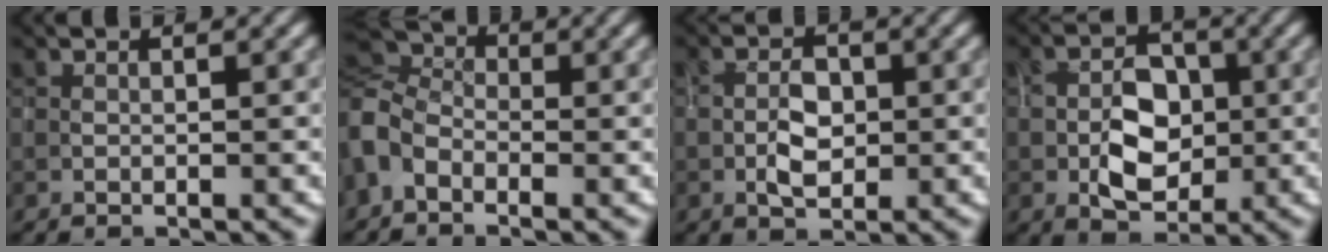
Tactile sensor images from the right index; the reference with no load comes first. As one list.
[{"total": 4.3, "force": [-1.0, 3.1, 2.8], "torque": [-0.063, 0.008, -0.042]}, {"total": 3.2, "force": [-0.5, 1.9, 2.5], "torque": [-0.044, 0.002, -0.011]}, {"total": 5.7, "force": [-0.7, 3.8, 4.2], "torque": [-0.071, -0.003, -0.014]}]